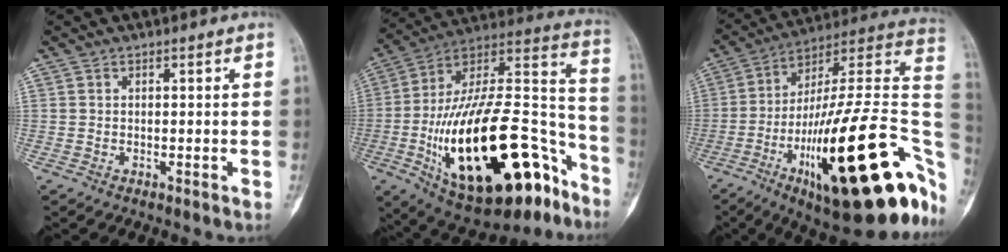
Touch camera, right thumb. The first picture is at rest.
{"total": 37.2, "force": [-15.8, 15.9, 29.6], "torque": [-0.458, 0.069, -0.240]}
{"total": 36.8, "force": [-12.0, 10.5, 33.2], "torque": [-0.412, 0.053, -0.187]}